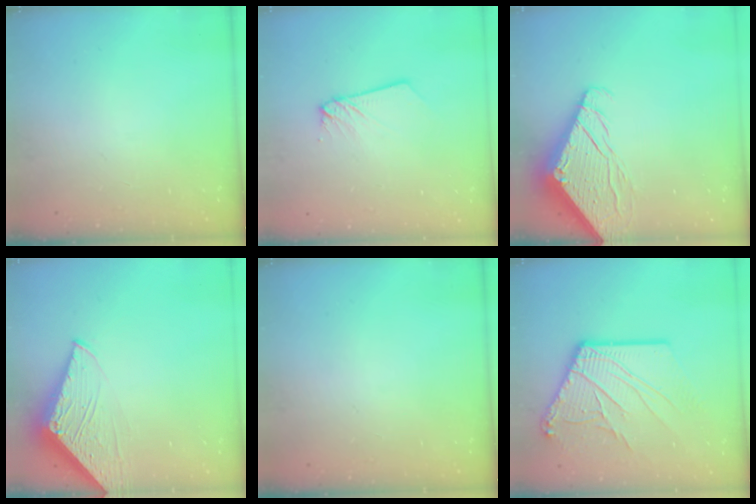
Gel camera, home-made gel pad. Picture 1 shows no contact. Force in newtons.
{"total": 2.7, "press": 2.7, "slide": 0.3}
{"total": 5.8, "press": 5.8, "slide": 0.7}
{"total": 5.3, "press": 5.3, "slide": 0.6}
{"total": 0.0}
{"total": 14.7, "press": 14.6, "slide": 1.8}